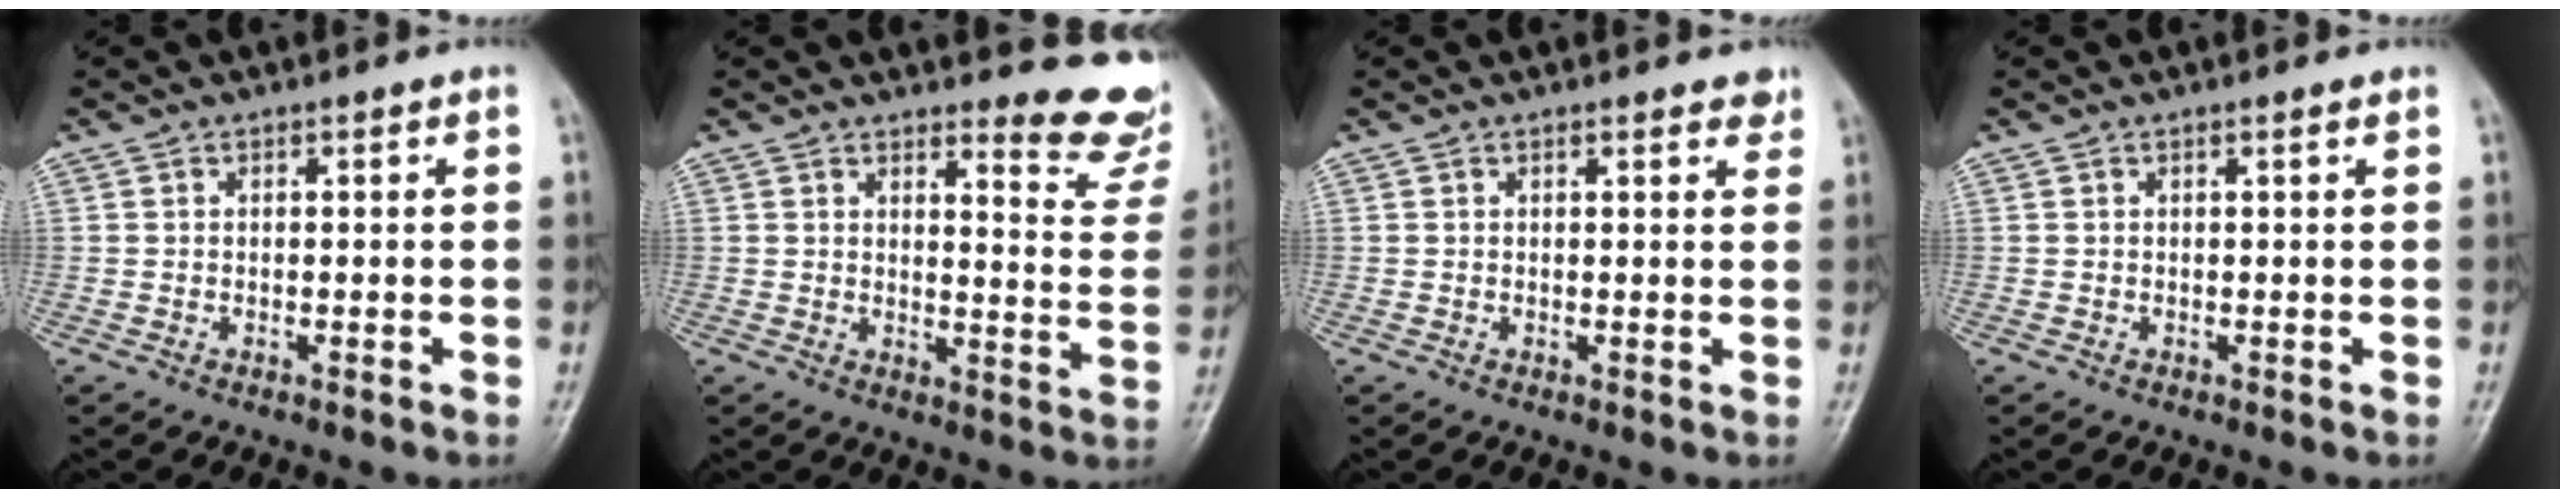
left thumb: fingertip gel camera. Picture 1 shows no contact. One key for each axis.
{"total": 11.8, "fx": 10.8, "fy": 2.6, "fz": 4.1, "tx": -0.018, "ty": -0.114, "tz": 0.107}
{"total": 2.6, "fx": 2.0, "fy": 0.9, "fz": 1.4, "tx": -0.003, "ty": -0.004, "tz": 0.018}
{"total": 0.6, "fx": 0.4, "fy": 0.0, "fz": 0.4, "tx": -0.009, "ty": 0.001, "tz": 0.006}